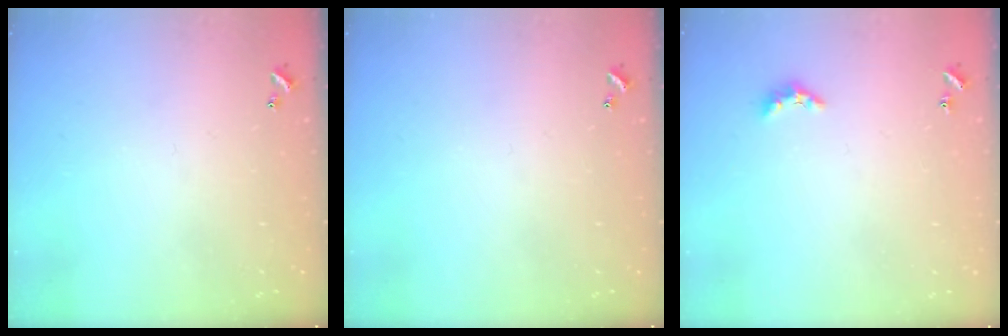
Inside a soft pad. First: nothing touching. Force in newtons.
{"total": 0.0}
{"total": 3.4, "press": 3.3, "slide": 0.7}